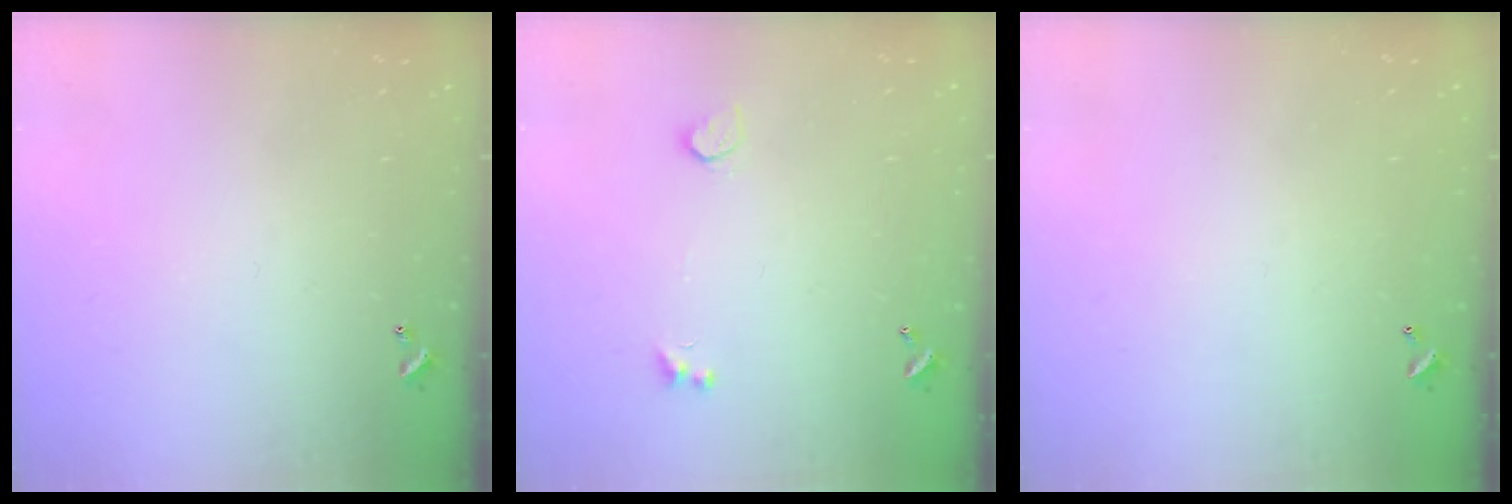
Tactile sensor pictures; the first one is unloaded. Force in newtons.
{"total": 1.7, "press": 1.1, "slide": 1.2}
{"total": 2.8, "press": 2.8, "slide": 0.1}